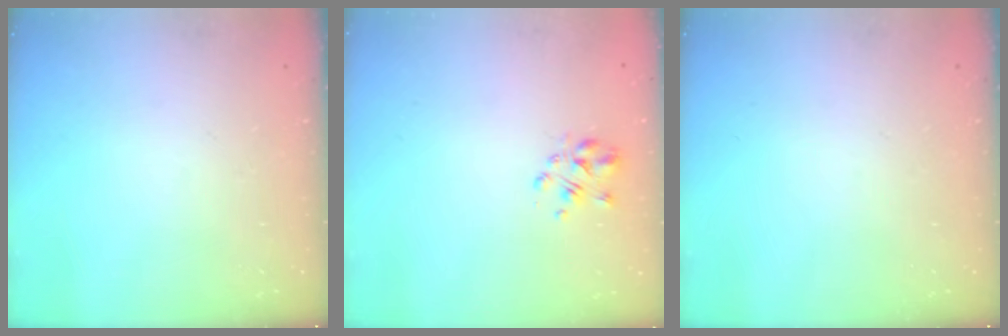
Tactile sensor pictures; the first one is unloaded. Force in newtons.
{"total": 3.3, "press": 3.2, "slide": 0.9}
{"total": 0.0}